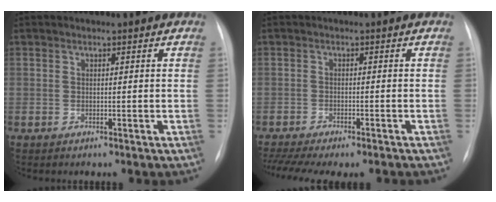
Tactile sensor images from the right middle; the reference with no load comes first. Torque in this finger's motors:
{"motor_torque": [1.07, -1.07, 0.19, 0.08]}